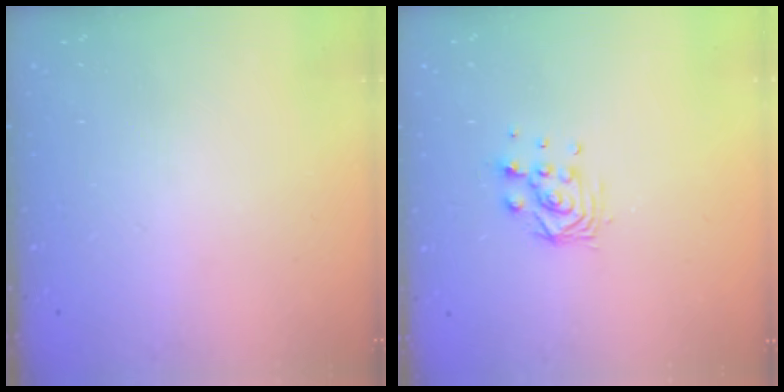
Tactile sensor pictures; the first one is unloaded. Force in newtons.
{"total": 7.5, "press": 7.5, "slide": 0.4}